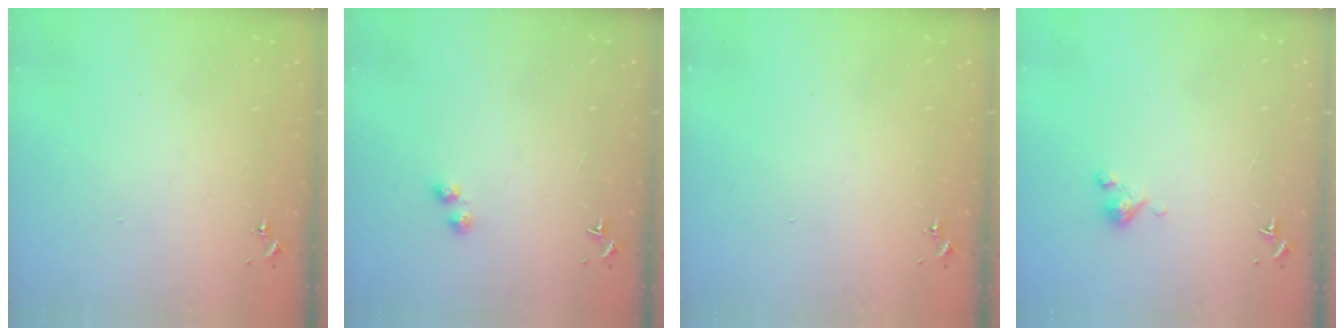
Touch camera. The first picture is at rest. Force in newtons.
{"total": 3.2, "press": 3.1, "slide": 0.6}
{"total": 0.0}
{"total": 4.1, "press": 4.1, "slide": 0.3}